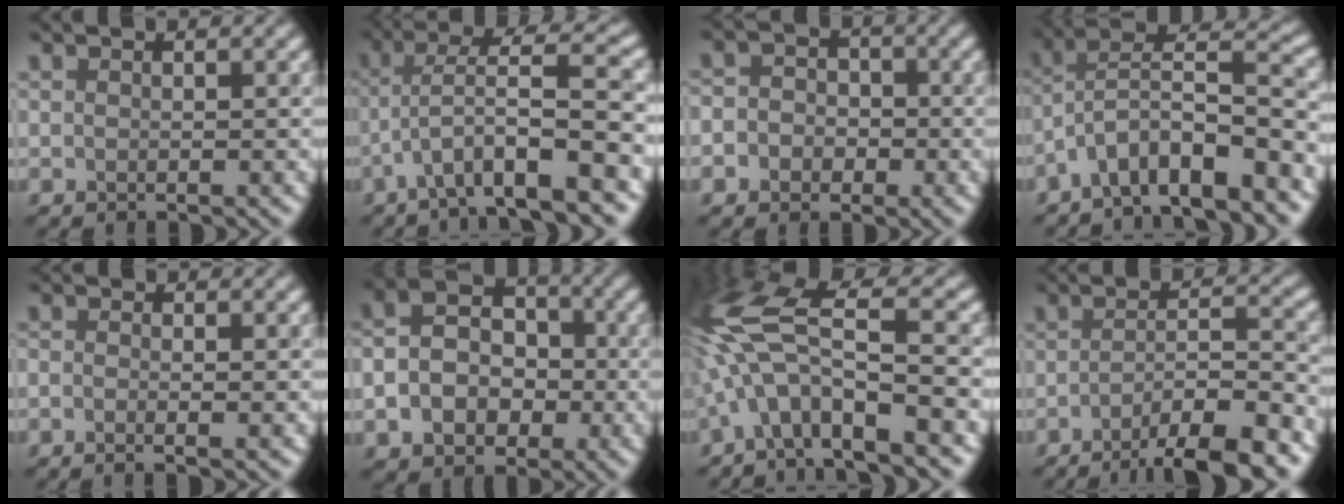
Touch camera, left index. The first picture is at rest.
{"total": 7.6, "force": [-2.6, 1.2, 7.0], "torque": [-0.112, 0.040, -0.037]}
{"total": 2.5, "force": [-1.0, 2.2, 0.5], "torque": [0.011, 0.012, -0.015]}
{"total": 7.8, "force": [-4.9, 2.0, 5.7], "torque": [-0.086, 0.032, -0.081]}
{"total": 1.4, "force": [-0.5, 0.6, 1.2], "torque": [-0.005, 0.007, -0.012]}
{"total": 6.0, "force": [-1.3, 4.6, 3.6], "torque": [-0.071, 0.012, -0.020]}
{"total": 10.1, "force": [-2.2, 2.6, 9.5], "torque": [-0.195, 0.033, -0.032]}
{"total": 8.7, "force": [-5.5, 1.8, 6.5], "torque": [-0.083, 0.019, -0.072]}